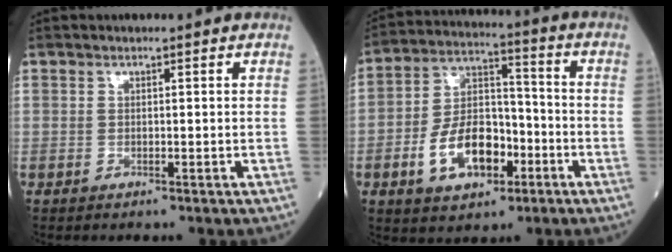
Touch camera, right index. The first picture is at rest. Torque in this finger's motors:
{"motor_torque": [1.46, -0.68, 0.32, 0.08]}